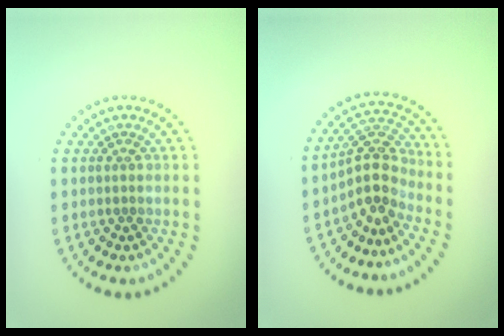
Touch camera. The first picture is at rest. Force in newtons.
{"total": 3.6, "press": 3.0, "slide": 2.0}